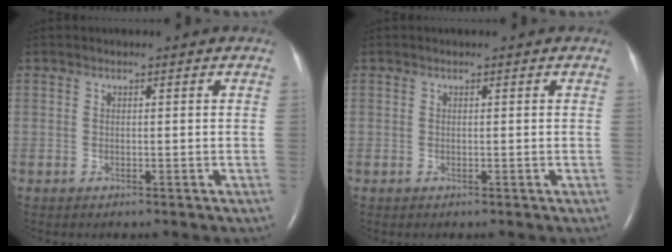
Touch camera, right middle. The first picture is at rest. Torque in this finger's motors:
{"motor_torque": [0.00, 0.00, -0.01, 0.00]}